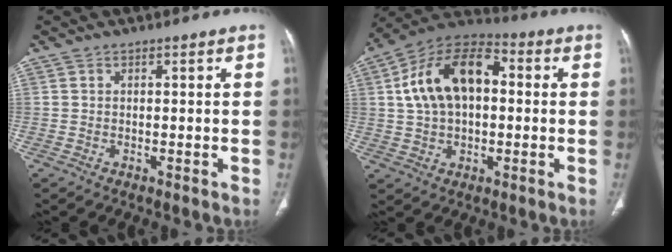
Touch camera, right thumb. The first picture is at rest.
{"total": 16.5, "force": [2.4, 10.1, 12.8], "torque": [-0.212, 0.030, 0.033]}